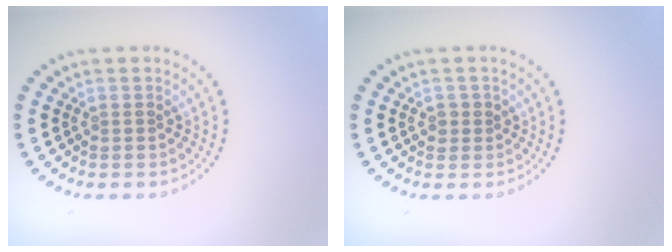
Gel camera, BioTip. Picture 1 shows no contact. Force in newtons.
{"total": 0.9, "press": 0.9, "slide": 0.2}